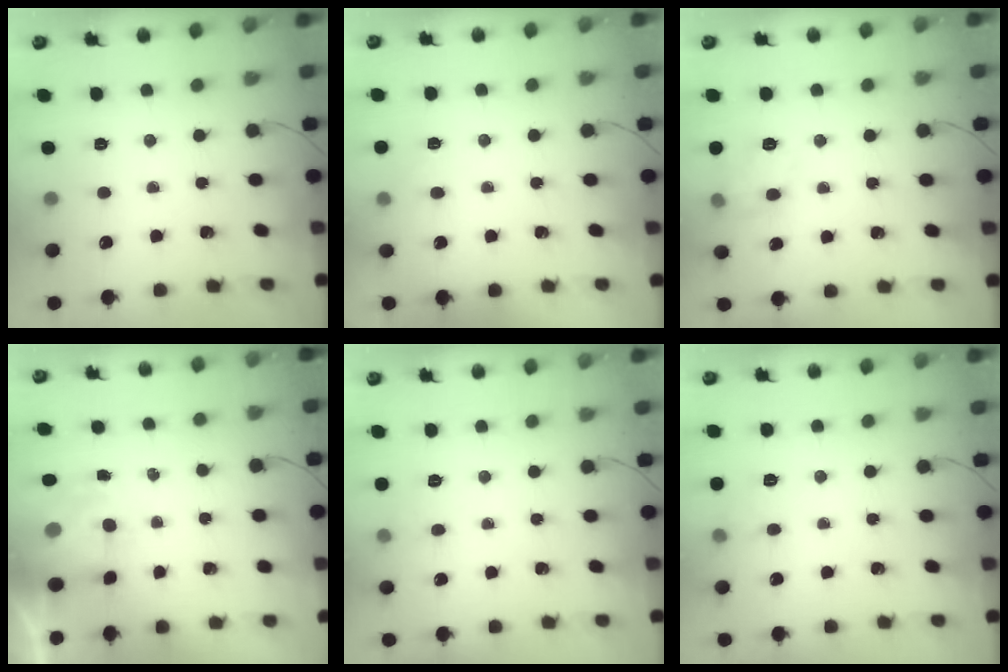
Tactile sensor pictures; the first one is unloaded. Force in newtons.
{"total": 4.5, "press": 4.3, "slide": 1.3}
{"total": 9.9, "press": 9.9, "slide": 0.4}
{"total": 5.1, "press": 5.1, "slide": 0.6}
{"total": 5.8, "press": 5.5, "slide": 1.7}
{"total": 6.3, "press": 6.1, "slide": 1.7}